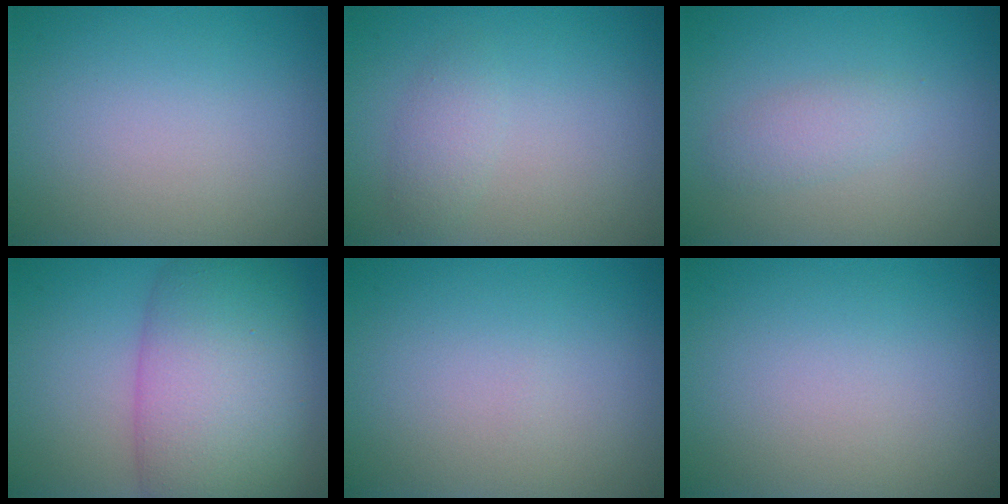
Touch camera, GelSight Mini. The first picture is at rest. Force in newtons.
{"total": 1.5, "press": 1.5, "slide": 0.0}
{"total": 1.7, "press": 1.7, "slide": 0.1}
{"total": 10.9, "press": 10.9, "slide": 0.3}
{"total": 0.0}
{"total": 0.0}